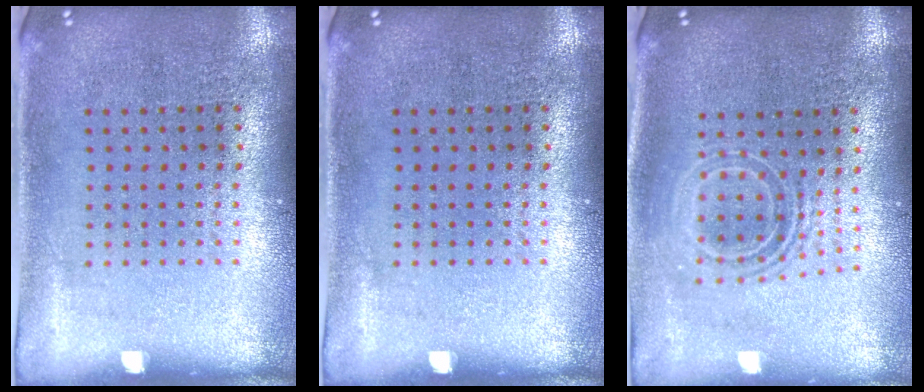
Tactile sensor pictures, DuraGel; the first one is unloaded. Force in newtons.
{"total": 0.0}
{"total": 1.6, "press": 1.2, "slide": 1.0}